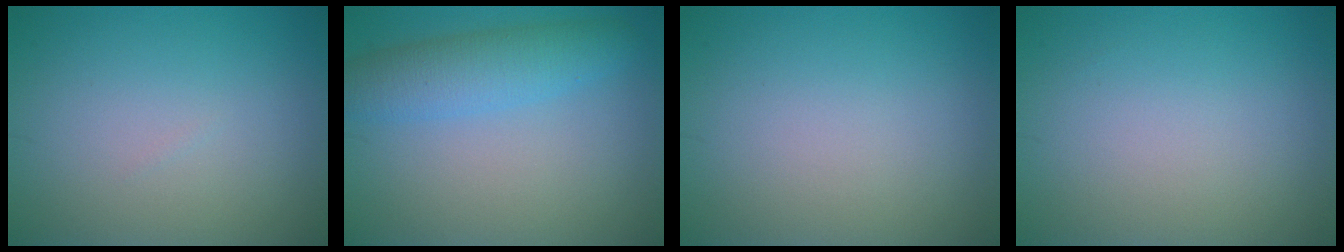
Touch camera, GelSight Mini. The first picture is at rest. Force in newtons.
{"total": 4.3, "press": 4.3, "slide": 0.1}
{"total": 0.0}
{"total": 0.0}